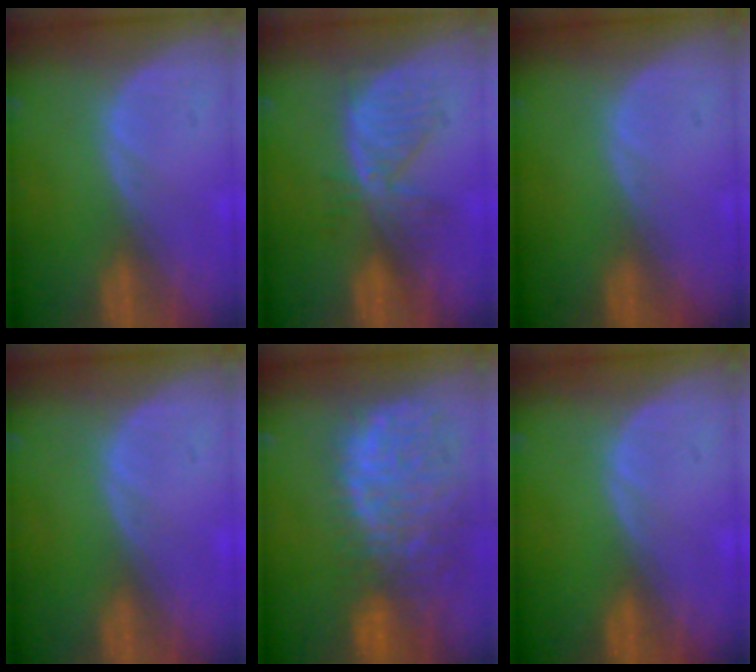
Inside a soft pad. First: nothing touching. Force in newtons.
{"total": 6.5, "press": 6.2, "slide": 2.1}
{"total": 0.0}
{"total": 0.0}
{"total": 13.7, "press": 11.1, "slide": 7.9}
{"total": 0.0}